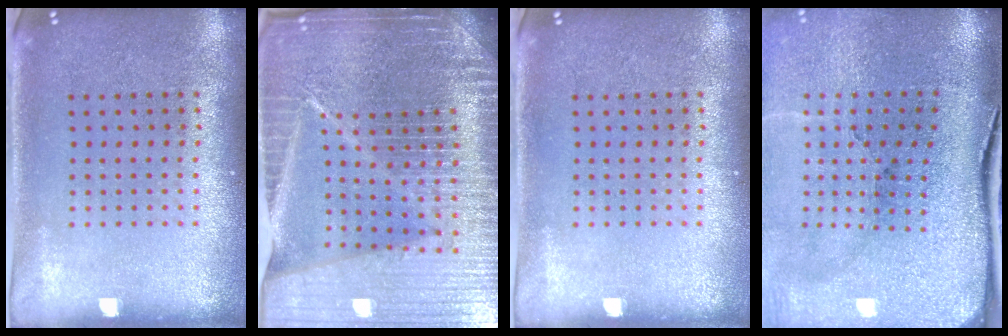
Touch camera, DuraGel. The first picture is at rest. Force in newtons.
{"total": 7.0, "press": 6.0, "slide": 3.6}
{"total": 0.0}
{"total": 5.0, "press": 3.9, "slide": 3.2}